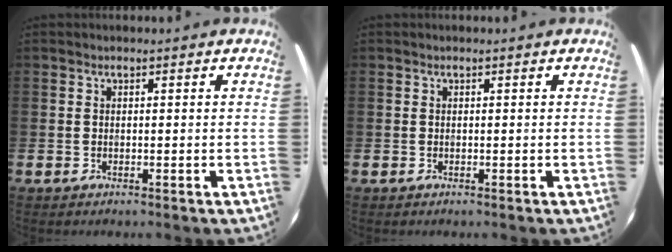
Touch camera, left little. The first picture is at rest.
{"total": 0.0}